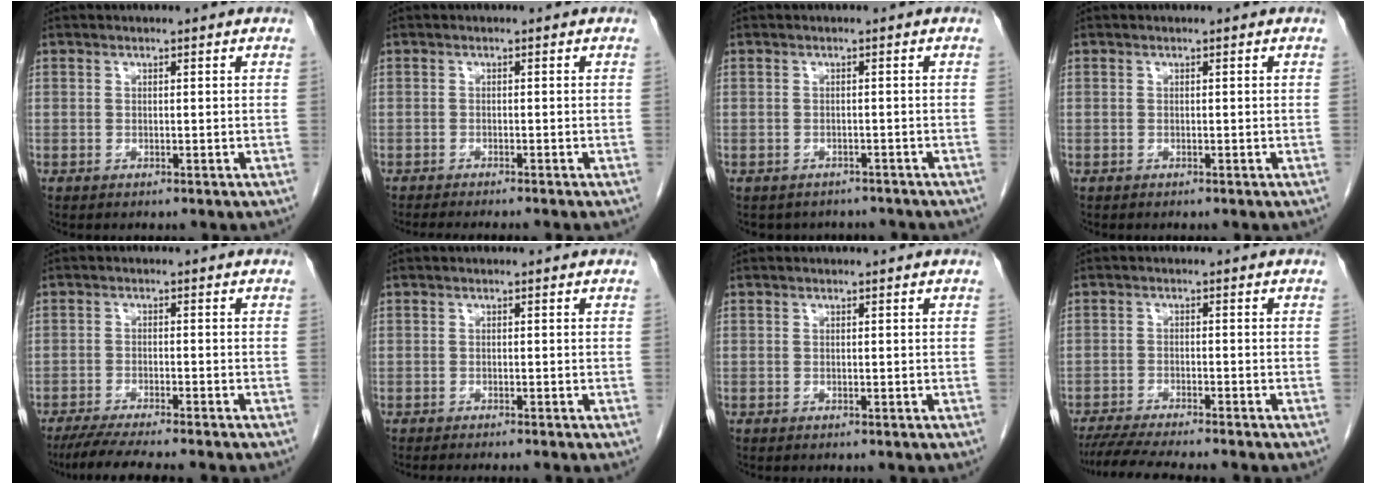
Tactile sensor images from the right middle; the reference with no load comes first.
{"total": 5.4, "force": [-4.8, -0.2, 2.6], "torque": [-0.022, -0.010, -0.070]}
{"total": 5.6, "force": [-4.9, 2.6, 0.5], "torque": [-0.002, 0.008, -0.054]}
{"total": 0.0}
{"total": 8.7, "force": [-7.5, -0.4, 4.3], "torque": [-0.057, -0.022, -0.120]}
{"total": 4.0, "force": [-3.5, -0.4, 1.8], "torque": [-0.015, -0.005, -0.050]}
{"total": 0.0}
{"total": 9.9, "force": [-8.8, -0.1, 4.6], "torque": [-0.063, -0.018, -0.140]}